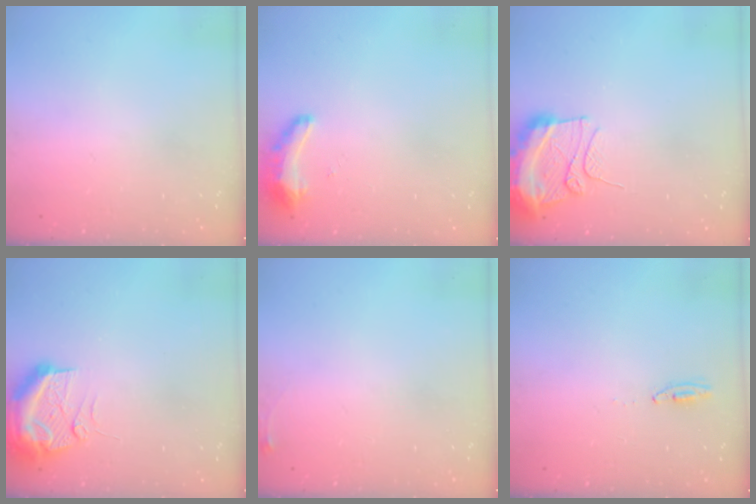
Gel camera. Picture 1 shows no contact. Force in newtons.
{"total": 8.8, "press": 8.7, "slide": 1.3}
{"total": 12.4, "press": 12.3, "slide": 1.6}
{"total": 12.2, "press": 11.9, "slide": 2.6}
{"total": 3.6, "press": 3.6, "slide": 0.5}
{"total": 3.0, "press": 2.8, "slide": 1.2}